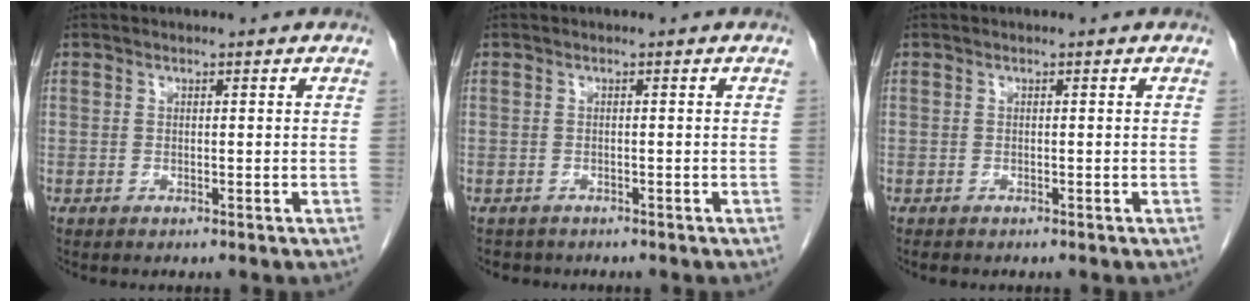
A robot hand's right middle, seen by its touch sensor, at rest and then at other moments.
{"total": 2.0, "force": [-1.7, 1.1, 0.0], "torque": [-0.005, 0.001, -0.026]}
{"total": 0.5, "force": [-0.5, 0.2, 0.2], "torque": [-0.006, 0.000, -0.008]}